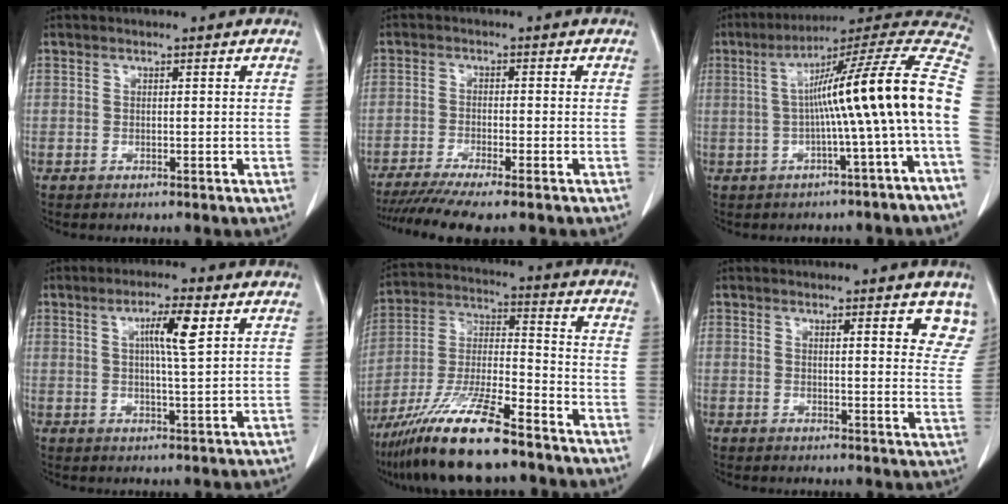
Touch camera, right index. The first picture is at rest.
{"total": 9.4, "force": [-7.8, -0.3, 5.3], "torque": [-0.071, -0.021, -0.122]}
{"total": 18.3, "force": [-1.4, -1.3, 18.2], "torque": [-0.242, 0.040, -0.028]}
{"total": 5.7, "force": [2.0, 0.0, 5.3], "torque": [-0.091, 0.001, 0.033]}
{"total": 16.2, "force": [-11.8, 1.9, 10.9], "torque": [-0.229, -0.026, -0.219]}
{"total": 8.4, "force": [6.3, 1.6, 5.2], "torque": [-0.050, -0.018, 0.056]}